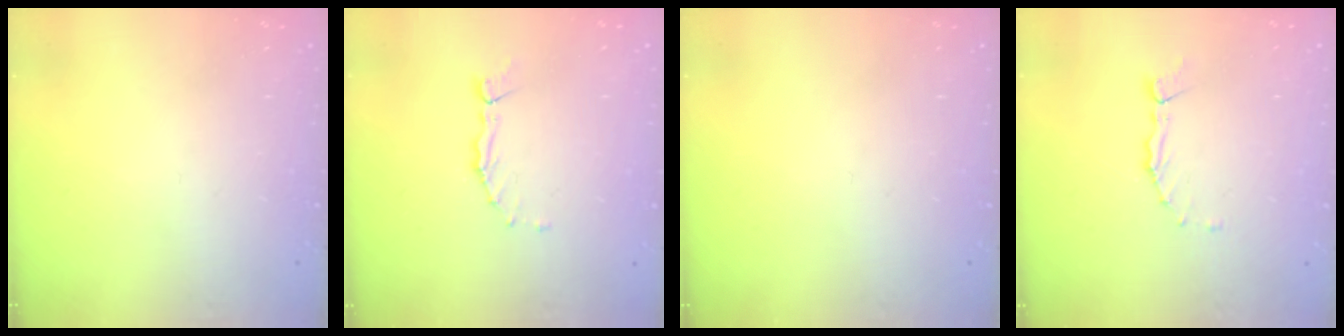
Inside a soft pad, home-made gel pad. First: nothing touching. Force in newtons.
{"total": 1.6, "press": 1.5, "slide": 0.3}
{"total": 0.0}
{"total": 1.7, "press": 1.7, "slide": 0.2}